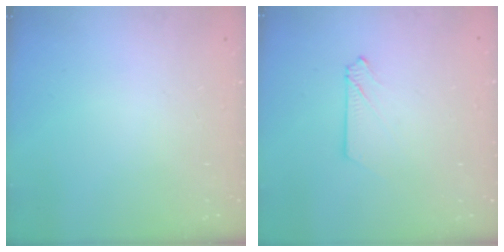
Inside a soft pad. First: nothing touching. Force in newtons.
{"total": 2.6, "press": 2.6, "slide": 0.3}